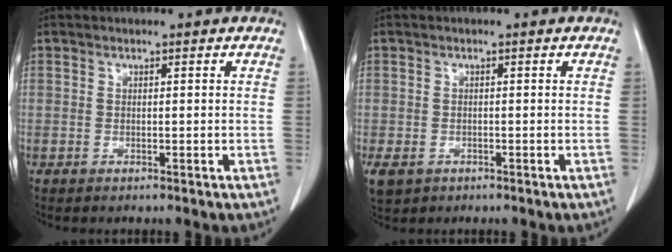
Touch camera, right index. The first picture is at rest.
{"total": 4.2, "force": [-2.0, 3.4, 1.4], "torque": [-0.032, -0.004, -0.028]}